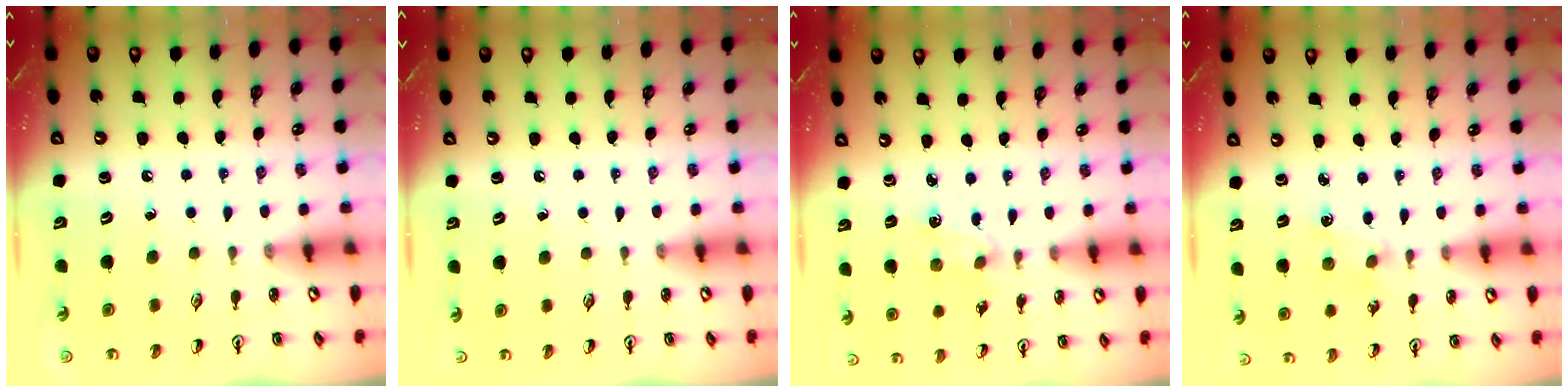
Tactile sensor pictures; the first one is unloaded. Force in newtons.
{"total": 0.0}
{"total": 2.0, "press": 2.0, "slide": 0.3}
{"total": 0.8, "press": 0.8, "slide": 0.2}